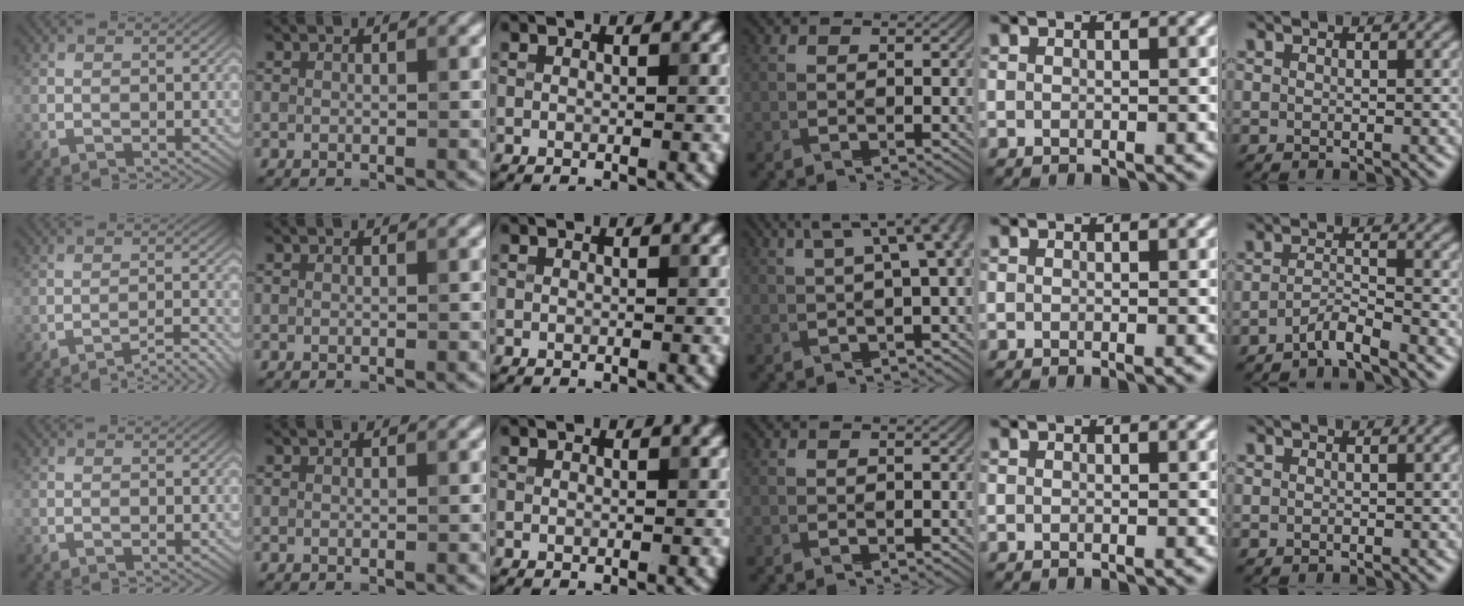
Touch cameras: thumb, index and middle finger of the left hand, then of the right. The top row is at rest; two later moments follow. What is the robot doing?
{"motion": "pour", "object": "sugar"}